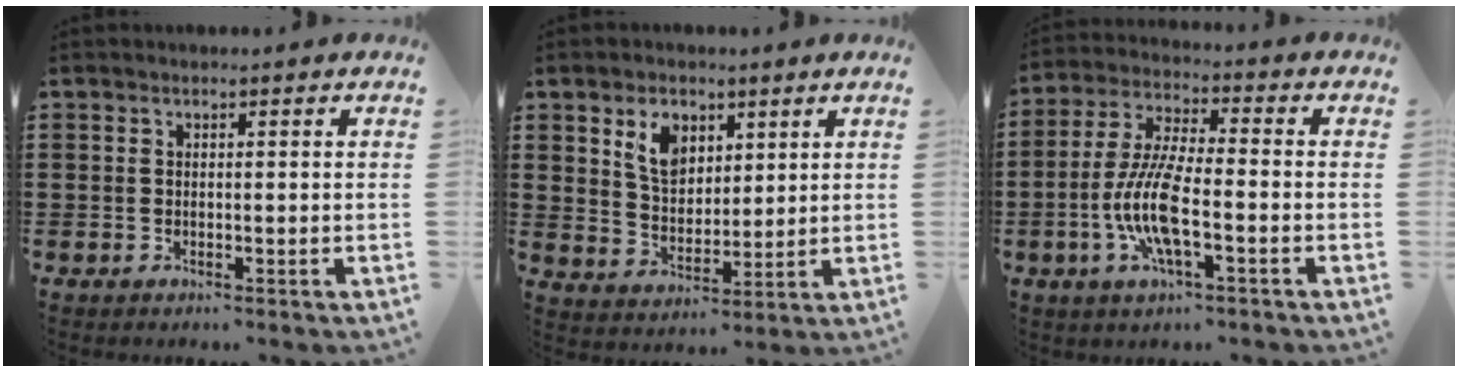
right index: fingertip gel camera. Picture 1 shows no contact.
{"total": 6.3, "force": [3.3, 4.2, 3.2], "torque": [-0.073, 0.011, 0.061]}
{"total": 9.6, "force": [-2.9, 2.3, 8.8], "torque": [-0.200, -0.017, -0.060]}